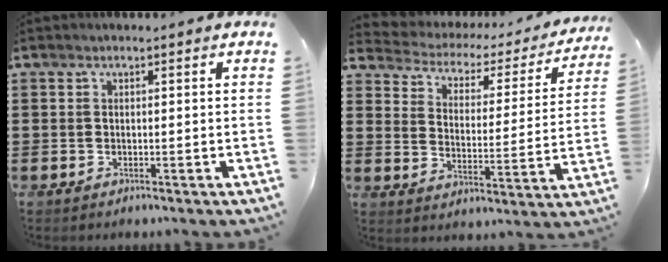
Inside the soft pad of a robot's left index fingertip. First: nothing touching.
{"total": 2.3, "force": [1.6, 1.4, 0.9], "torque": [-0.034, -0.015, 0.016]}